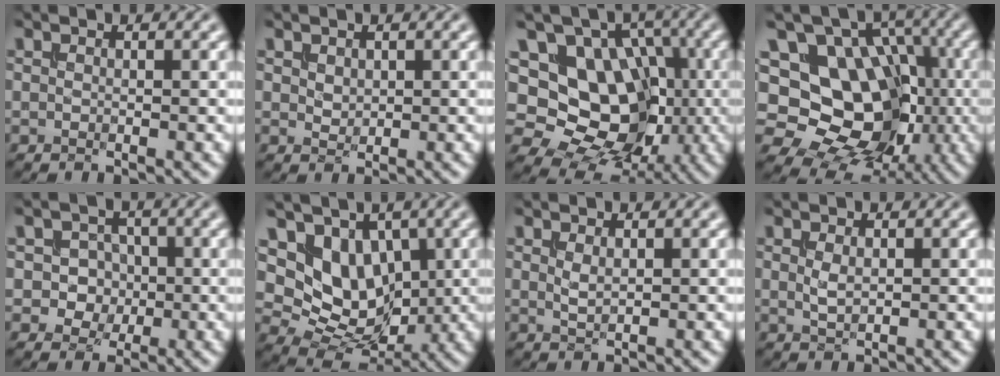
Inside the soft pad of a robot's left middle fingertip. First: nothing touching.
{"total": 0.9, "force": [0.4, 0.7, 0.4], "torque": [-0.011, -0.001, 0.012]}
{"total": 14.0, "force": [0.8, 11.5, 8.0], "torque": [-0.131, 0.020, -0.005]}
{"total": 14.6, "force": [0.1, 11.9, 8.6], "torque": [-0.126, 0.012, -0.006]}
{"total": 3.3, "force": [-0.3, 2.9, 1.4], "torque": [-0.005, 0.004, -0.024]}
{"total": 7.1, "force": [1.7, 5.4, 4.3], "torque": [-0.075, -0.020, 0.023]}
{"total": 1.0, "force": [0.4, 0.4, 0.8], "torque": [-0.023, -0.001, 0.012]}
{"total": 1.2, "force": [0.3, 0.6, 1.0], "torque": [-0.028, -0.002, 0.009]}